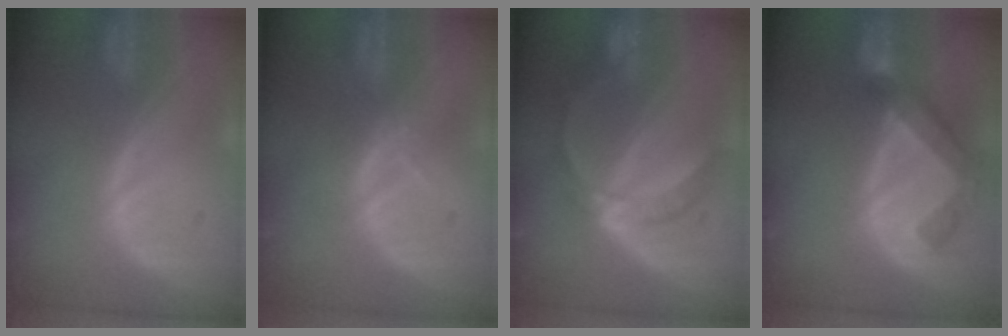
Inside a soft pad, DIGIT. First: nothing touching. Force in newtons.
{"total": 2.3, "press": 2.1, "slide": 0.9}
{"total": 5.6, "press": 5.5, "slide": 1.0}
{"total": 6.5, "press": 5.8, "slide": 3.0}